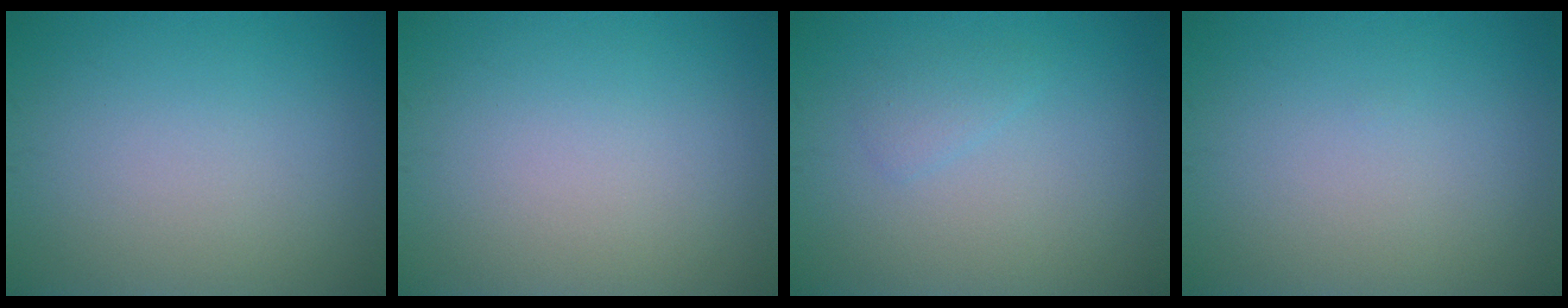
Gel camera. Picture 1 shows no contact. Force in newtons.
{"total": 0.0}
{"total": 1.1, "press": 1.1, "slide": 0.1}
{"total": 0.0}